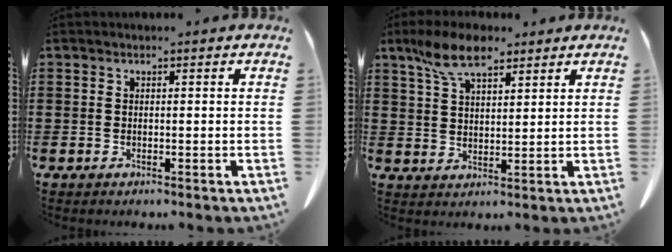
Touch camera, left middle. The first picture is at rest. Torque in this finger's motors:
{"motor_torque": [1.37, 0.77, 0.38, 0.14]}